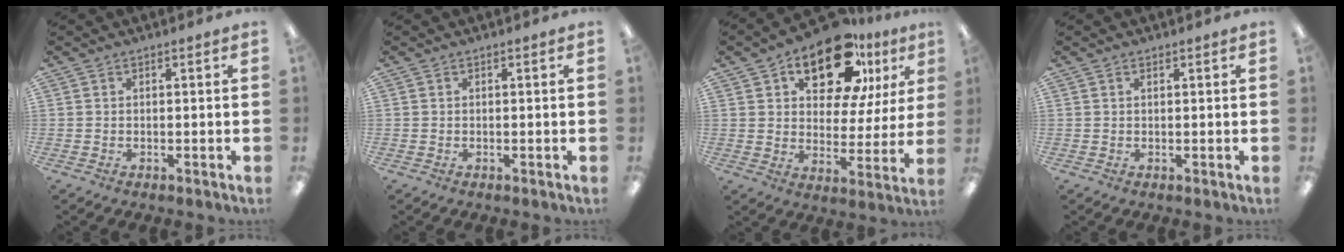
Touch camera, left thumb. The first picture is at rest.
{"total": 0.0}
{"total": 18.1, "force": [11.6, 8.9, 10.6], "torque": [-0.162, -0.059, 0.198]}
{"total": 0.5, "force": [0.4, 0.2, 0.3], "torque": [-0.005, 0.003, 0.007]}